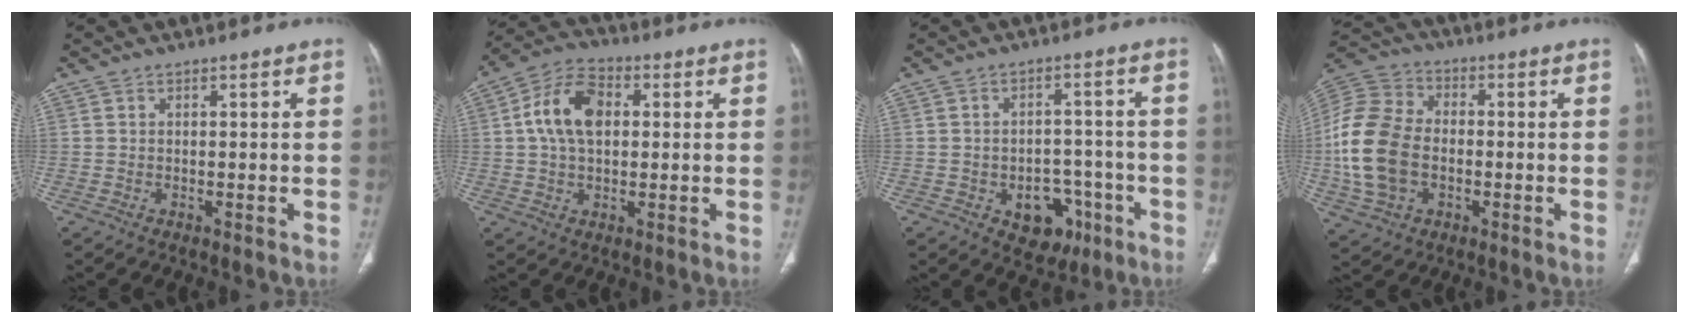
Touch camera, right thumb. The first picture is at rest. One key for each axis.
{"total": 11.2, "fx": 1.7, "fy": 7.1, "fz": 8.4, "tx": -0.153, "ty": 0.020, "tz": 0.025}
{"total": 9.0, "fx": -3.9, "fy": 6.4, "fz": 5.0, "tx": -0.031, "ty": 0.033, "tz": -0.042}
{"total": 17.2, "fx": -2.2, "fy": 12.1, "fz": 12.1, "tx": -0.251, "ty": 0.019, "tz": -0.040}